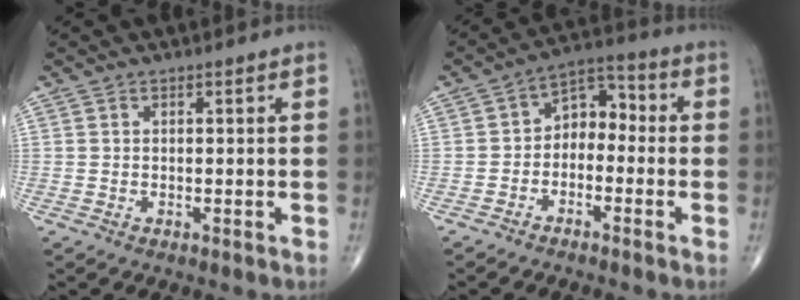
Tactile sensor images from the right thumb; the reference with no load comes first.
{"total": 7.1, "force": [-1.5, 5.0, 4.8], "torque": [-0.047, 0.044, -0.043]}